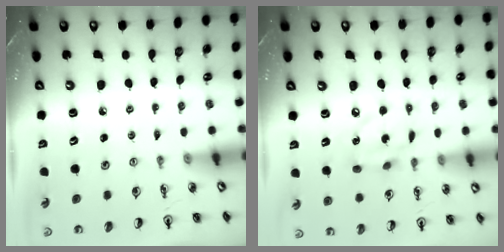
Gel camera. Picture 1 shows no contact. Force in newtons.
{"total": 9.3, "press": 9.3, "slide": 0.5}